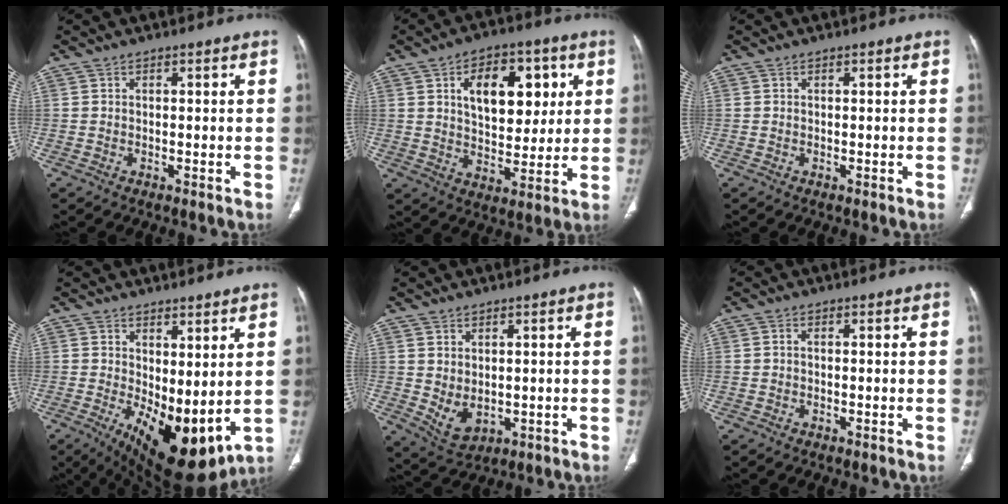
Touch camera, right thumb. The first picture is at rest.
{"total": 15.1, "force": [4.7, 9.0, 11.1], "torque": [-0.117, -0.011, 0.079]}
{"total": 0.0}
{"total": 14.1, "force": [-0.4, 6.5, 12.5], "torque": [-0.188, -0.035, 0.017]}
{"total": 5.2, "force": [0.0, 3.4, 3.9], "torque": [-0.065, -0.008, 0.022]}
{"total": 0.5, "force": [-0.1, 0.3, 0.4], "torque": [-0.010, 0.001, -0.004]}